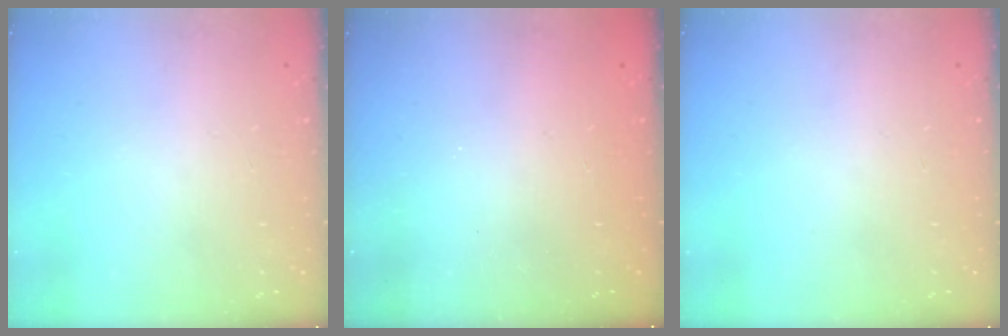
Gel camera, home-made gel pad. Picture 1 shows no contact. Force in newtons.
{"total": 2.5, "press": 2.4, "slide": 0.8}
{"total": 0.0}